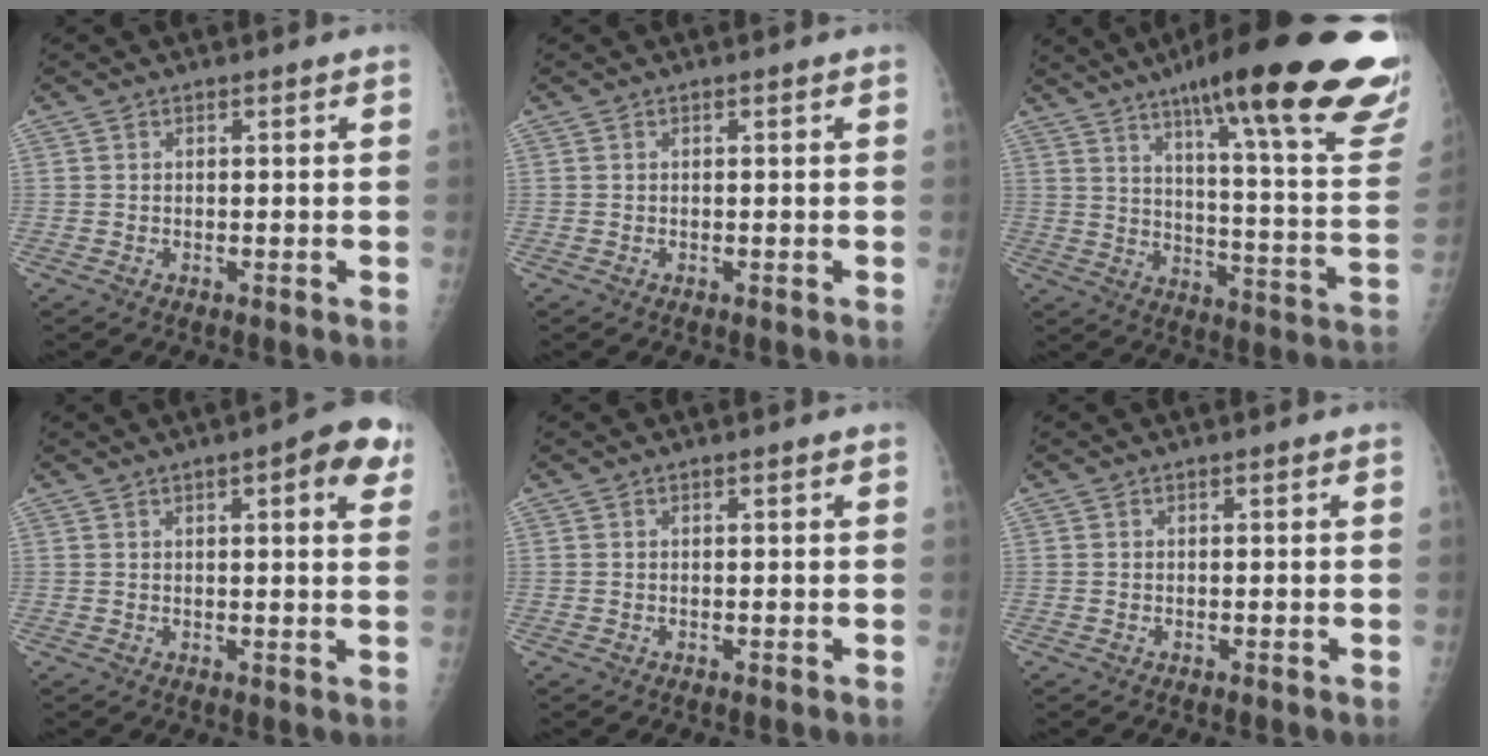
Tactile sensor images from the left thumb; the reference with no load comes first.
{"total": 0.0}
{"total": 32.3, "force": [21.7, 4.6, 23.5], "torque": [-0.261, -0.091, 0.294]}
{"total": 7.8, "force": [3.5, 2.5, 6.6], "torque": [-0.056, -0.005, 0.034]}
{"total": 0.0}
{"total": 0.0}